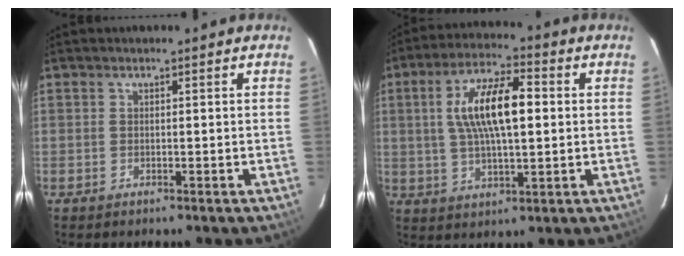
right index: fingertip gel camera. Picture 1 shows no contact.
{"total": 12.8, "force": [1.9, 4.4, 11.9], "torque": [-0.219, 0.015, 0.034]}